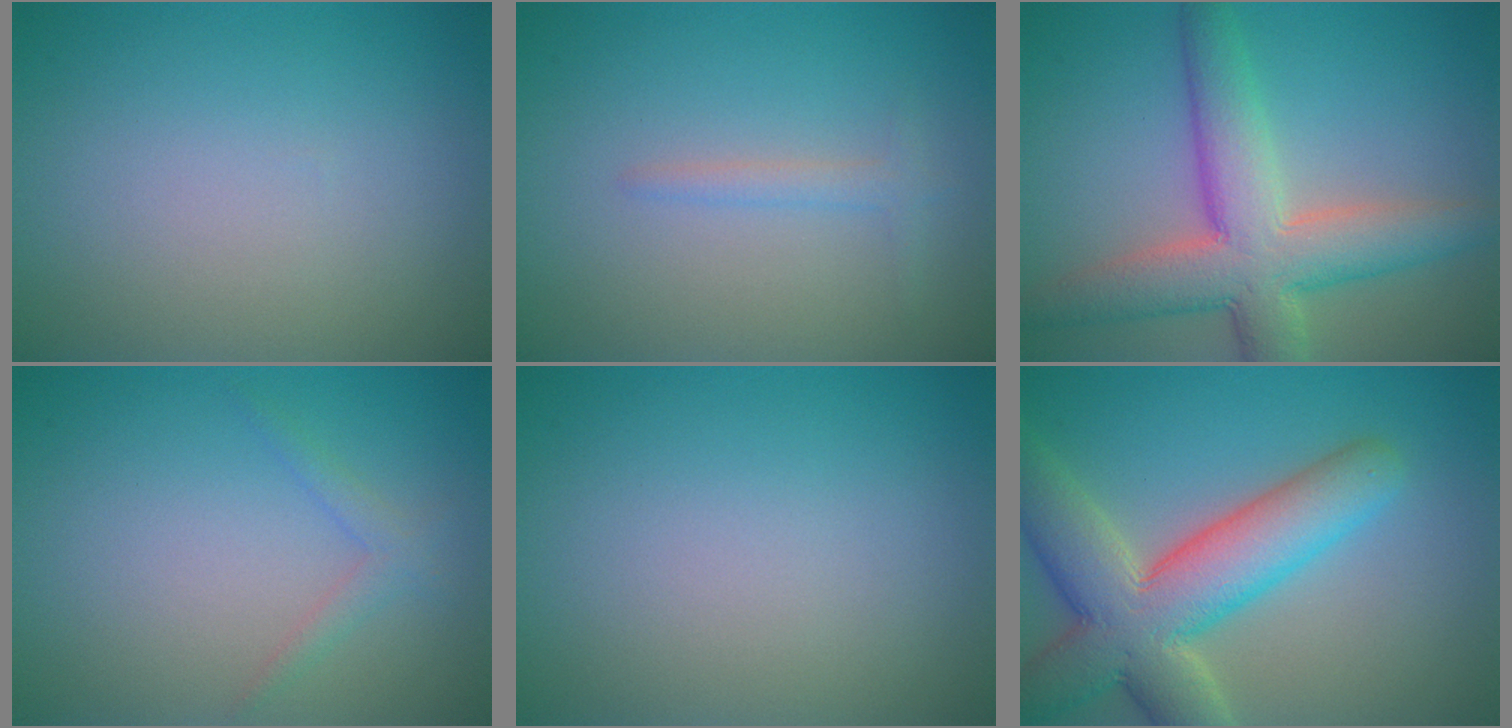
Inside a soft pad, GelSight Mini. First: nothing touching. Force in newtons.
{"total": 1.3, "press": 1.3, "slide": 0.1}
{"total": 7.9, "press": 7.8, "slide": 0.4}
{"total": 1.3, "press": 1.3, "slide": 0.1}
{"total": 0.0}
{"total": 9.6, "press": 9.5, "slide": 0.8}